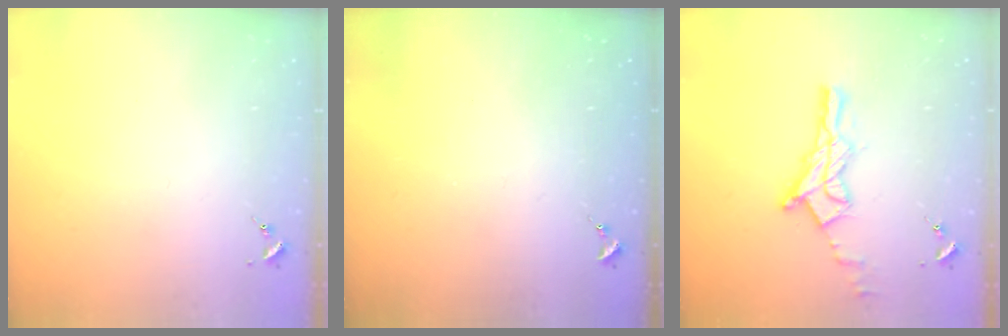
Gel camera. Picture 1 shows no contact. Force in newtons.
{"total": 0.0}
{"total": 14.2, "press": 14.1, "slide": 1.0}